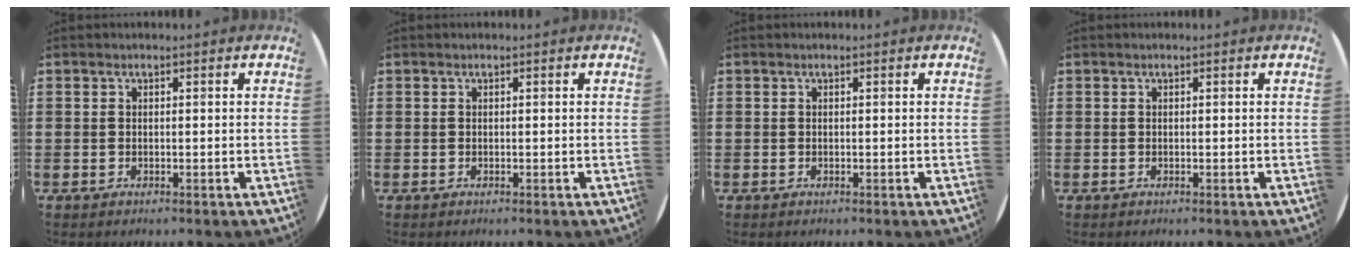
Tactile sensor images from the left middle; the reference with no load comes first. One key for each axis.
{"total": 0.0}
{"total": 0.0}
{"total": 0.0}